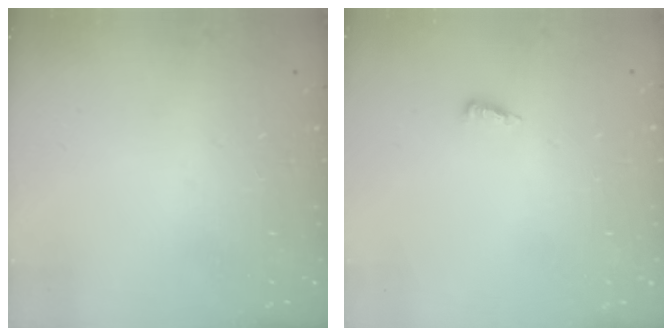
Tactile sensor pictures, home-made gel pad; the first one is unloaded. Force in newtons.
{"total": 4.2, "press": 4.2, "slide": 0.6}